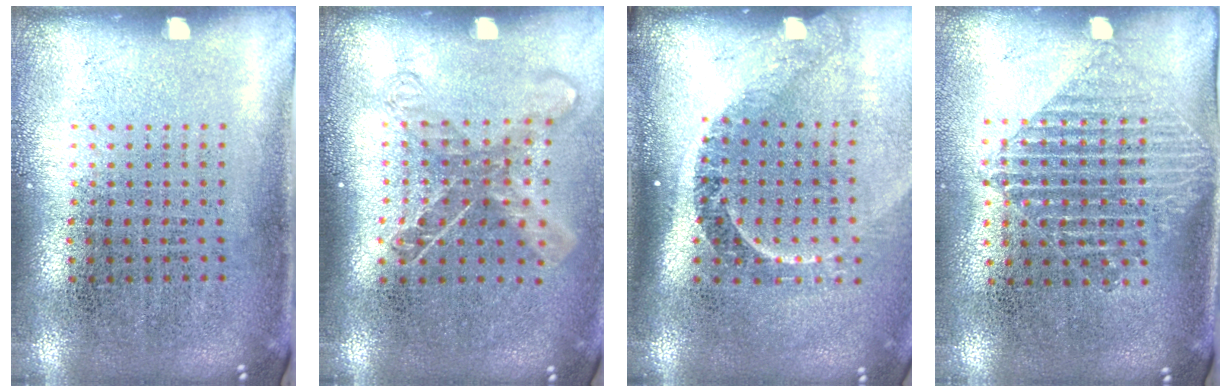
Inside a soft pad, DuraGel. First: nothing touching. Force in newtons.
{"total": 1.6, "press": 1.3, "slide": 1.0}
{"total": 2.3, "press": 1.6, "slide": 1.6}
{"total": 1.4, "press": 1.2, "slide": 0.8}